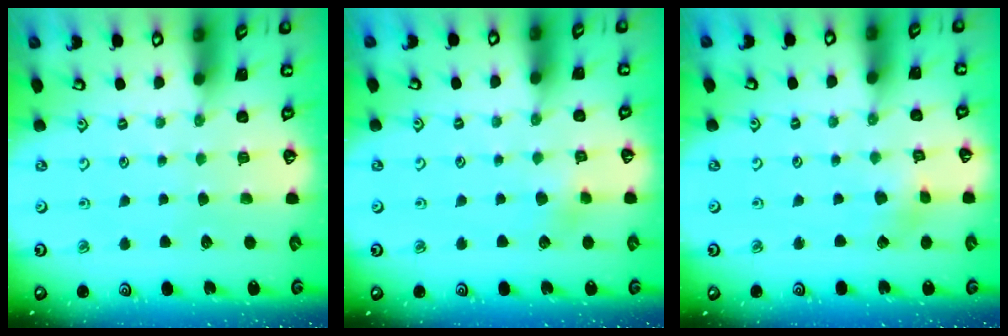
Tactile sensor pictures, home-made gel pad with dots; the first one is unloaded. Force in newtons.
{"total": 3.8, "press": 3.8, "slide": 0.5}
{"total": 2.6, "press": 2.6, "slide": 0.2}